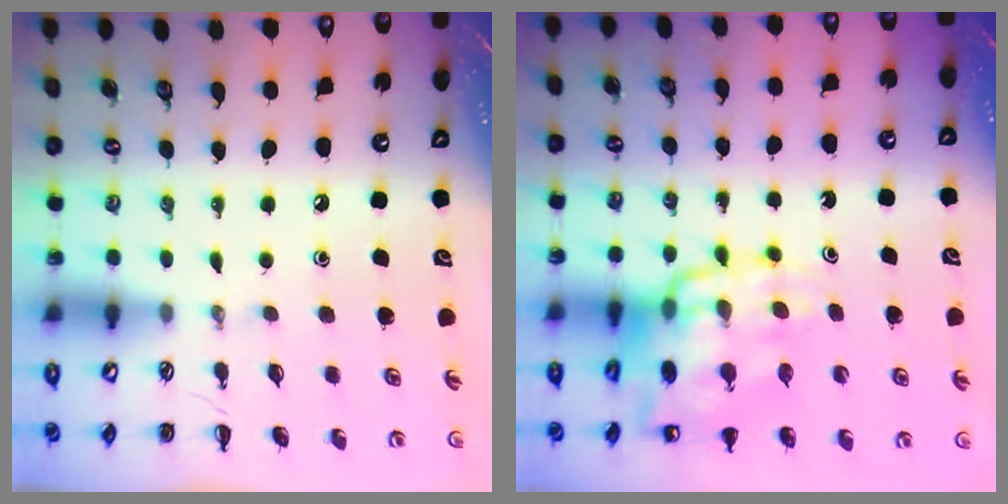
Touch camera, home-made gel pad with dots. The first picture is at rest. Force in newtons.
{"total": 16.0, "press": 15.5, "slide": 3.9}